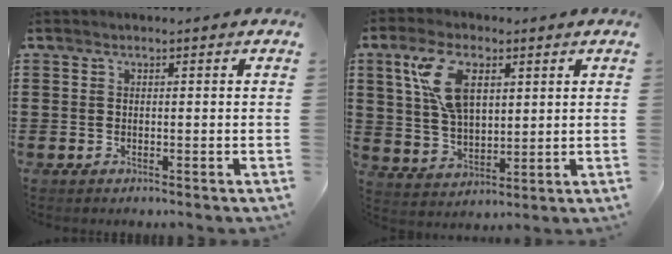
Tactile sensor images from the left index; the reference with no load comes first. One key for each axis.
{"total": 9.5, "fx": 3.9, "fy": 4.9, "fz": 7.2, "tx": -0.168, "ty": 0.008, "tz": 0.067}